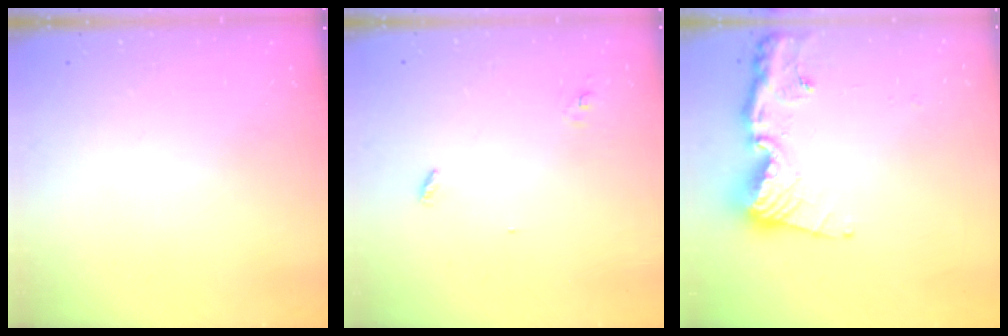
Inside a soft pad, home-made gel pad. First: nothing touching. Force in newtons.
{"total": 2.8, "press": 2.8, "slide": 0.3}
{"total": 14.4, "press": 14.3, "slide": 1.9}